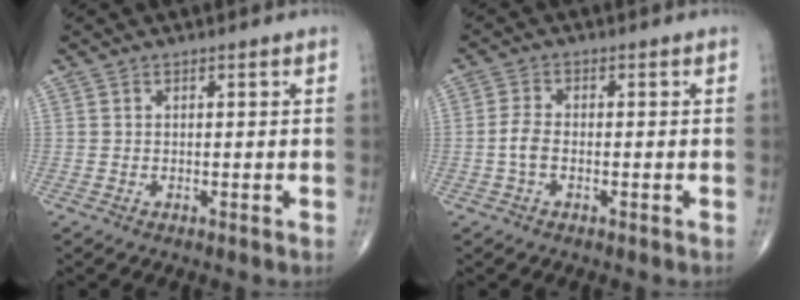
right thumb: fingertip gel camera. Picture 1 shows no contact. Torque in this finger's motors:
{"motor_torque": [-0.01, -0.12, 0.32, 0.23, 0.04]}